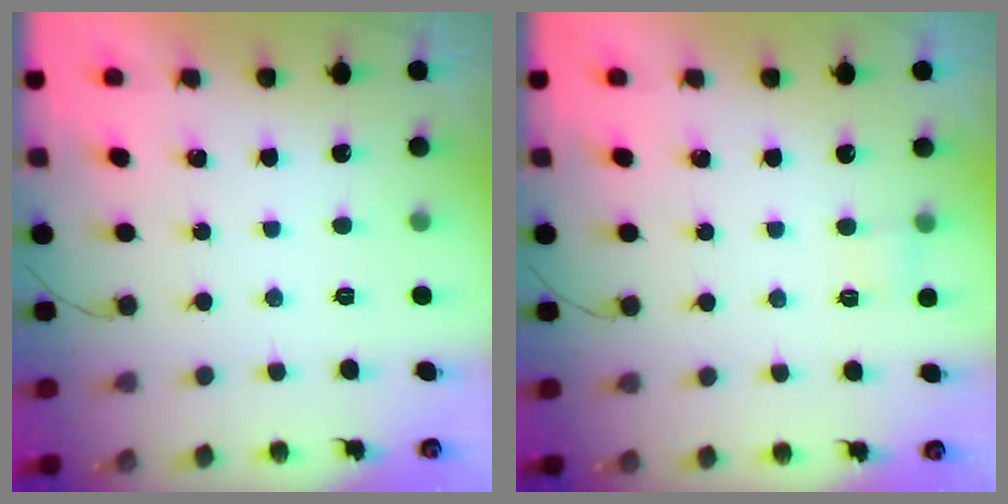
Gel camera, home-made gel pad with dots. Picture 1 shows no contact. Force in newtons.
{"total": 2.8, "press": 2.6, "slide": 1.1}